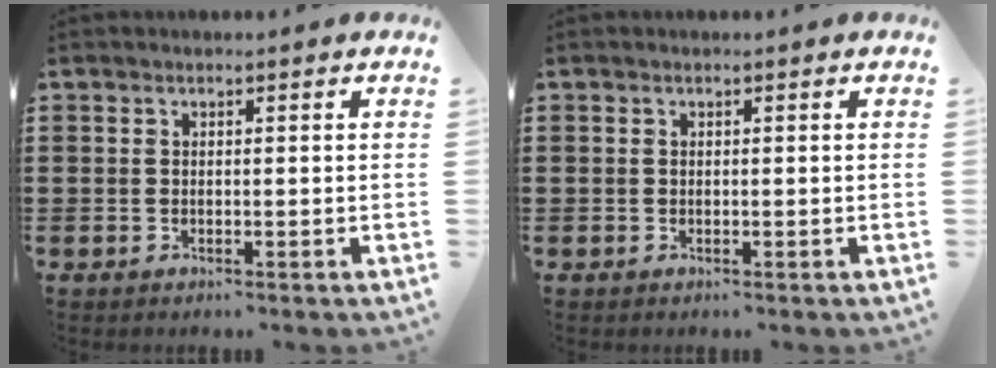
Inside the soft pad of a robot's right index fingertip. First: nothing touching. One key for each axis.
{"total": 0.0}